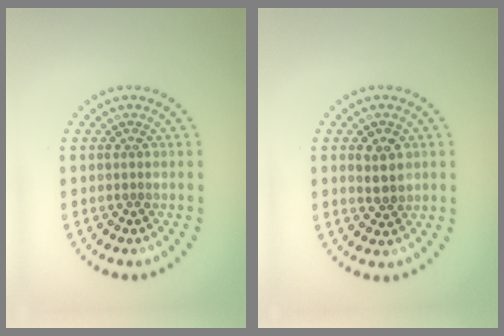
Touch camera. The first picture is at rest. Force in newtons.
{"total": 1.9, "press": 1.8, "slide": 0.2}